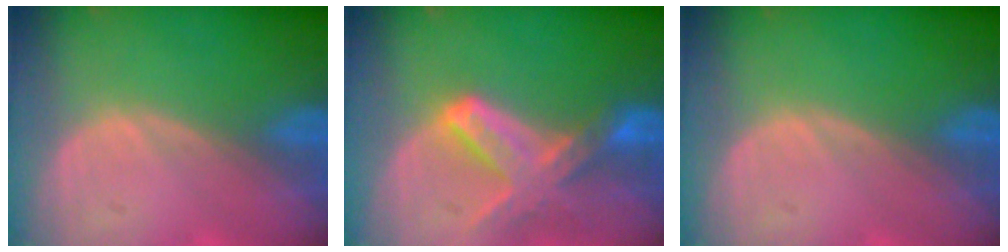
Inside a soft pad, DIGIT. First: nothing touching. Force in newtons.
{"total": 8.0, "press": 7.0, "slide": 3.8}
{"total": 0.0}